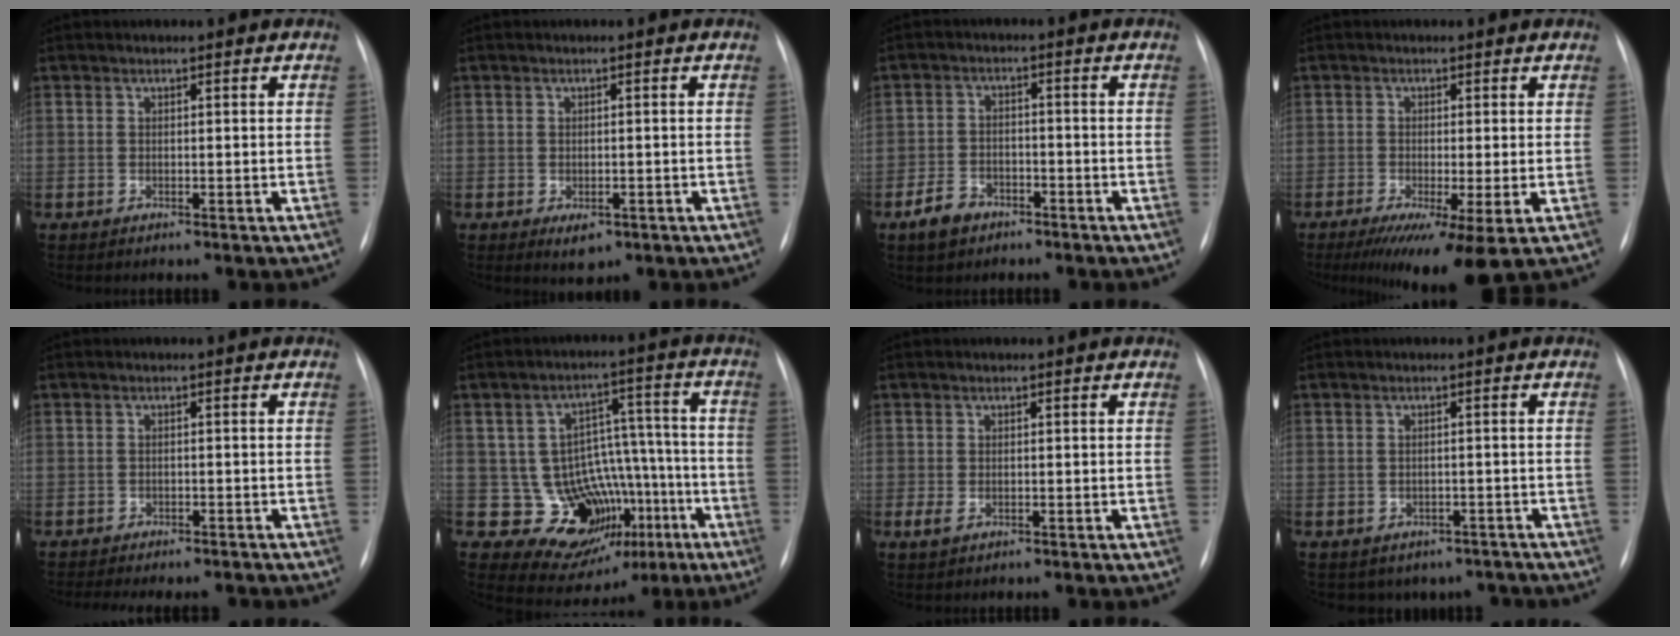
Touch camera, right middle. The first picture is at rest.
{"total": 2.7, "force": [-1.3, 1.5, 1.9], "torque": [-0.023, -0.002, -0.007]}
{"total": 5.0, "force": [-3.4, 3.1, 2.1], "torque": [-0.050, 0.002, -0.056]}
{"total": 8.8, "force": [-4.6, 0.9, 7.4], "torque": [-0.110, -0.025, -0.074]}
{"total": 8.4, "force": [-7.5, 2.4, 3.1], "torque": [-0.040, -0.002, -0.091]}
{"total": 14.2, "force": [-5.9, 10.8, 7.2], "torque": [-0.079, 0.051, -0.067]}
{"total": 1.7, "force": [-0.6, 1.0, 1.2], "torque": [-0.027, -0.003, -0.005]}
{"total": 6.6, "force": [-5.0, 4.2, 0.9], "torque": [0.003, 0.019, -0.055]}